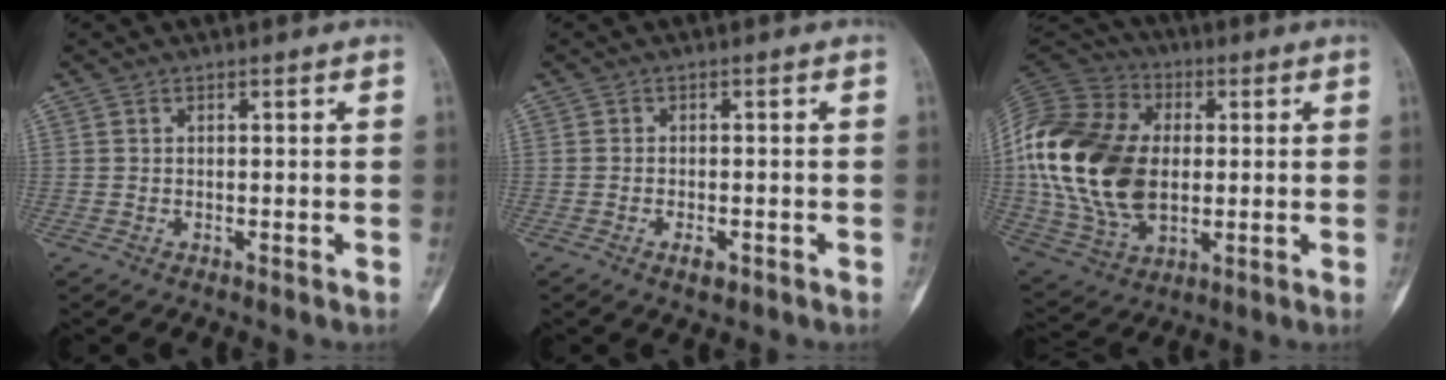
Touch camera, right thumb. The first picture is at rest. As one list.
[{"total": 2.0, "force": [-1.0, 1.2, 1.2], "torque": [-0.020, 0.003, -0.014]}, {"total": 25.1, "force": [0.8, 16.8, 18.7], "torque": [-0.381, -0.004, 0.018]}]